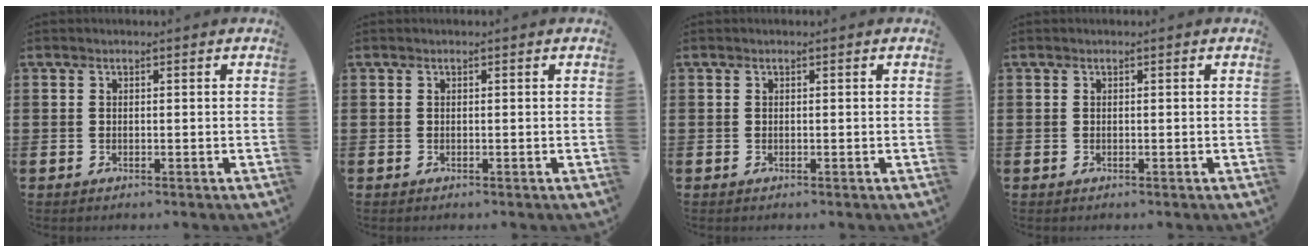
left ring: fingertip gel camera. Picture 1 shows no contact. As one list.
[{"total": 0.0}, {"total": 0.0}, {"total": 0.0}]